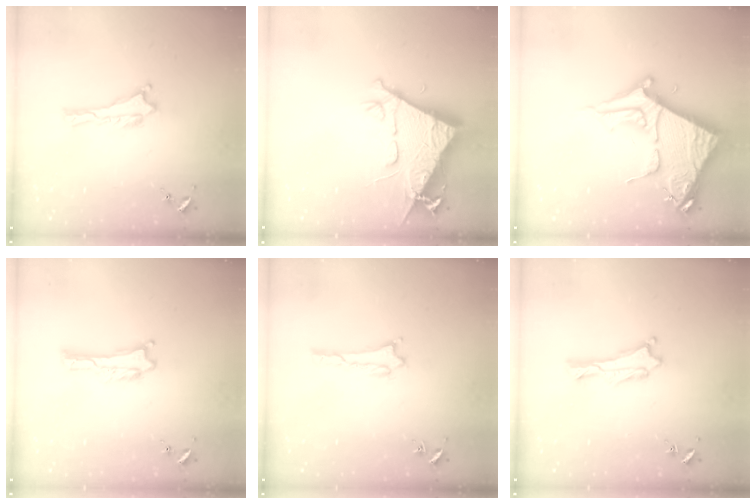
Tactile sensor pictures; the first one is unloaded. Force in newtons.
{"total": 10.1, "press": 10.0, "slide": 1.3}
{"total": 10.4, "press": 10.4, "slide": 1.1}
{"total": 0.0}
{"total": 0.9, "press": 0.8, "slide": 0.1}
{"total": 0.6, "press": 0.6, "slide": 0.2}